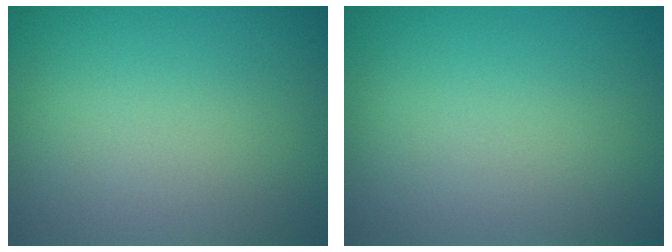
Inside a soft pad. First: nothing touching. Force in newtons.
{"total": 0.0}